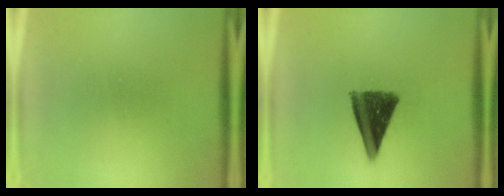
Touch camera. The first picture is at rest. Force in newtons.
{"total": 10.6}